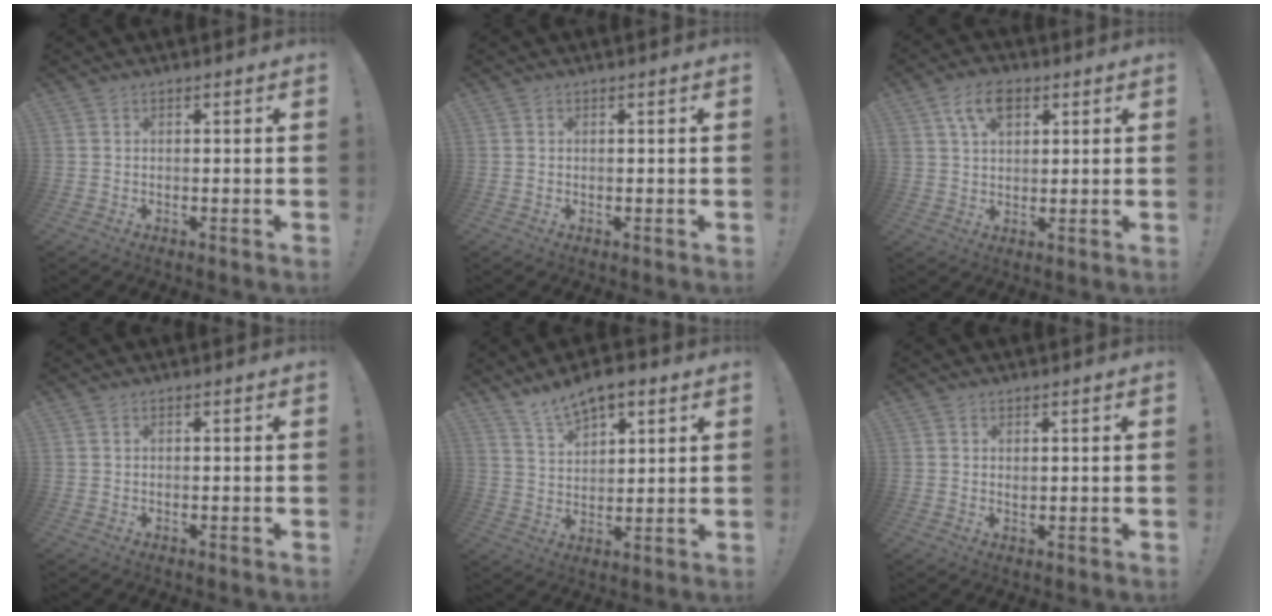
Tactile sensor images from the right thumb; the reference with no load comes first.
{"total": 0.0}
{"total": 8.3, "force": [3.9, 5.3, 5.0], "torque": [-0.088, 0.003, 0.075]}
{"total": 0.0}
{"total": 9.7, "force": [7.2, 4.7, 4.4], "torque": [-0.064, -0.044, 0.135]}
{"total": 1.1, "force": [0.8, 0.7, 0.4], "torque": [-0.005, -0.001, 0.014]}